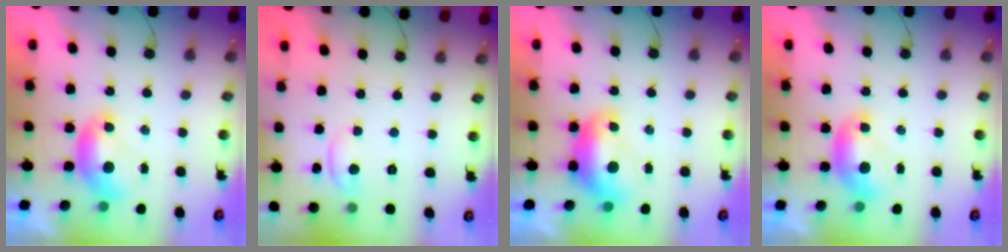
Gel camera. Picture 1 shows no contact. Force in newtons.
{"total": 0.0}
{"total": 1.6, "press": 1.5, "slide": 0.6}
{"total": 0.0}